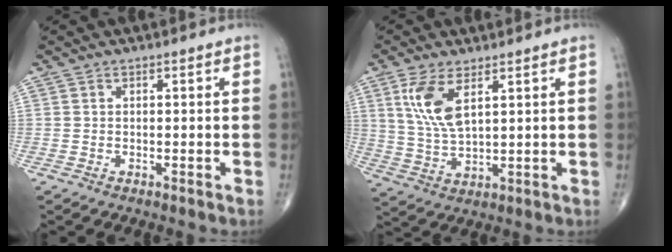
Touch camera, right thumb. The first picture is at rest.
{"total": 8.6, "force": [3.7, 3.4, 7.0], "torque": [-0.148, -0.014, 0.084]}